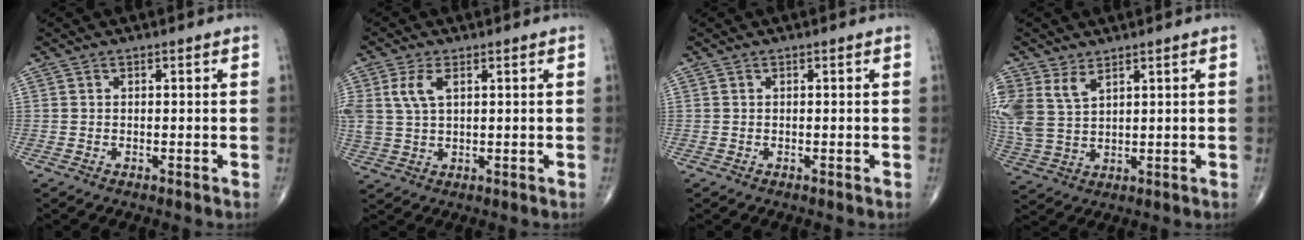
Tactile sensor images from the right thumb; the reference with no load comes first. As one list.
[{"total": 6.0, "force": [2.1, 3.2, 4.6], "torque": [-0.110, 0.002, 0.046]}, {"total": 0.0}, {"total": 8.0, "force": [4.2, 4.5, 5.0], "torque": [-0.115, -0.009, 0.096]}]